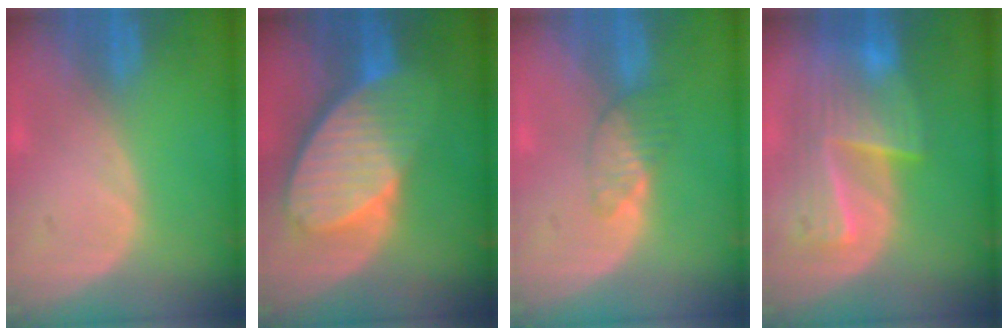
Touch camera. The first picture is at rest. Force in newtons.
{"total": 10.3, "press": 9.0, "slide": 5.0}
{"total": 3.5, "press": 3.2, "slide": 1.5}
{"total": 8.9, "press": 8.3, "slide": 3.3}